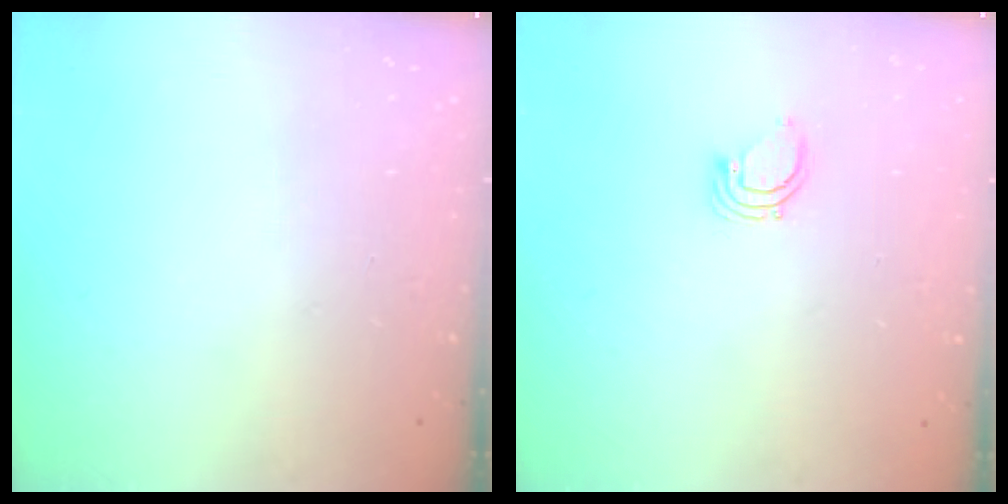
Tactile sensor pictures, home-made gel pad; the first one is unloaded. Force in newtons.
{"total": 2.5, "press": 2.5, "slide": 0.1}